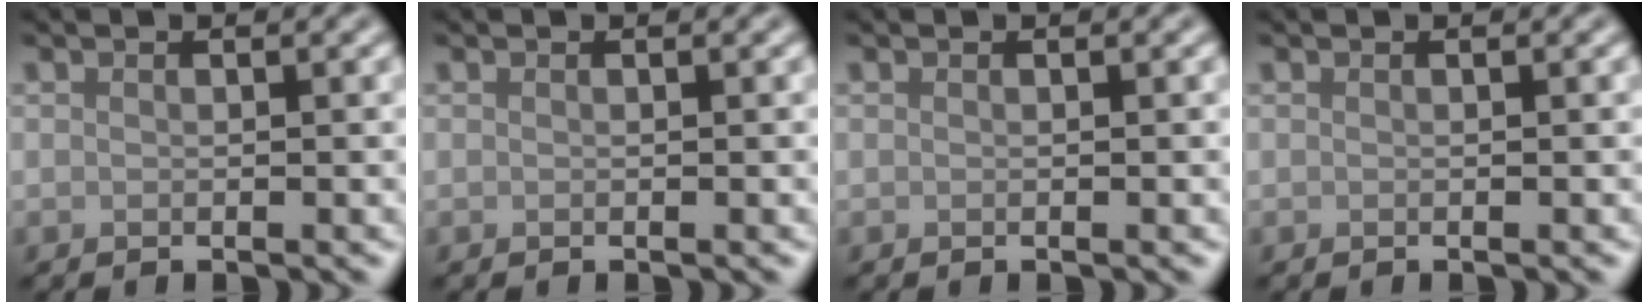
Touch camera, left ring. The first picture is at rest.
{"total": 0.0}
{"total": 0.0}
{"total": 0.0}